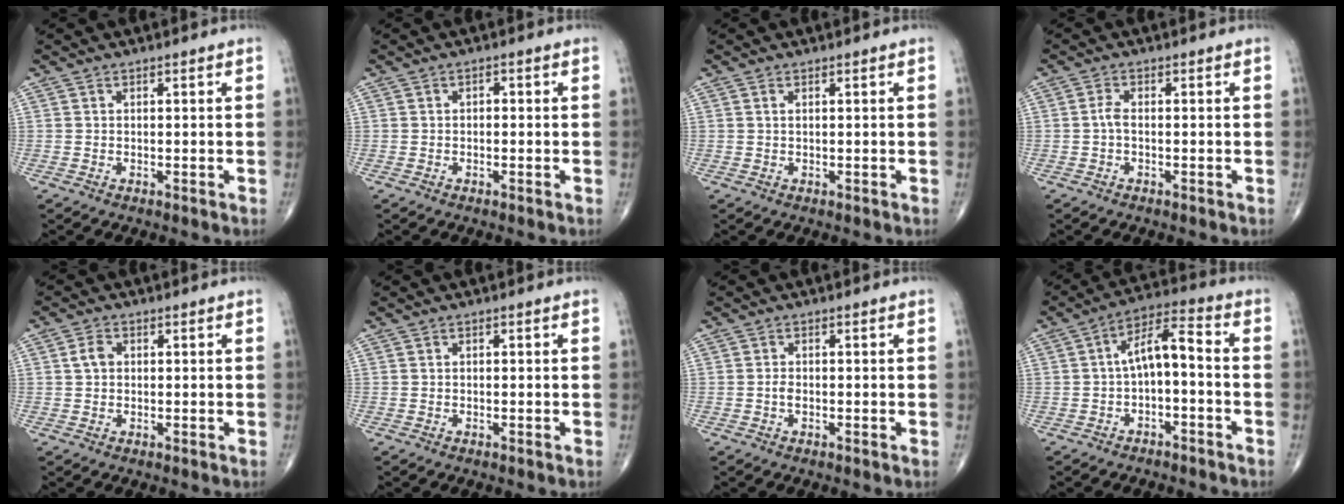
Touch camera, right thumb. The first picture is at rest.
{"total": 0.9, "force": [-0.1, 0.6, 0.7], "torque": [-0.003, 0.003, -0.005]}
{"total": 0.6, "force": [0.2, 0.2, 0.5], "torque": [-0.012, 0.006, 0.005]}
{"total": 1.7, "force": [-0.3, 0.7, 1.5], "torque": [-0.031, 0.002, -0.010]}
{"total": 2.6, "force": [0.4, 1.9, 1.7], "torque": [-0.032, 0.007, 0.006]}
{"total": 0.0}
{"total": 1.2, "force": [-0.4, 0.6, 0.9], "torque": [-0.018, 0.001, -0.008]}
{"total": 7.6, "force": [-1.4, 3.2, 6.8], "torque": [-0.114, 0.049, -0.030]}